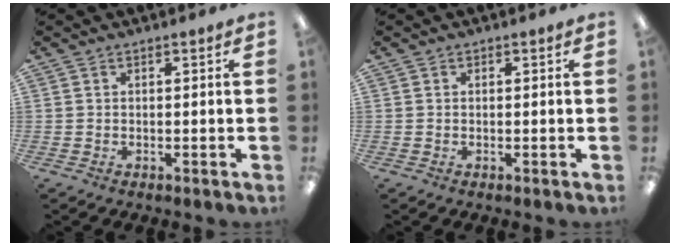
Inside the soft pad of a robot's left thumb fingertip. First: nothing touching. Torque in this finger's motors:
{"motor_torque": [0.00, 0.03, 0.13, -0.03, 0.00]}